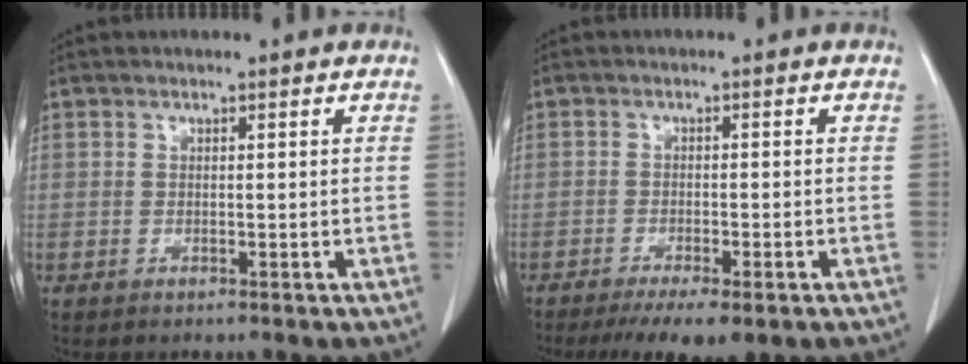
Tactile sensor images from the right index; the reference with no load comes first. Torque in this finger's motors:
{"motor_torque": [0.16, -0.19, 0.41, 0.08]}